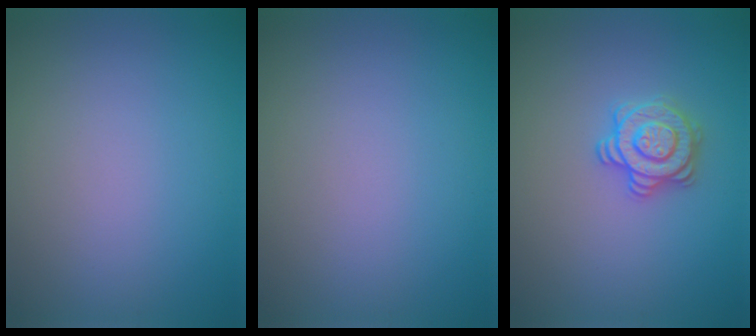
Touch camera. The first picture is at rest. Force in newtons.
{"total": 0.0}
{"total": 2.8, "press": 2.7, "slide": 0.7}